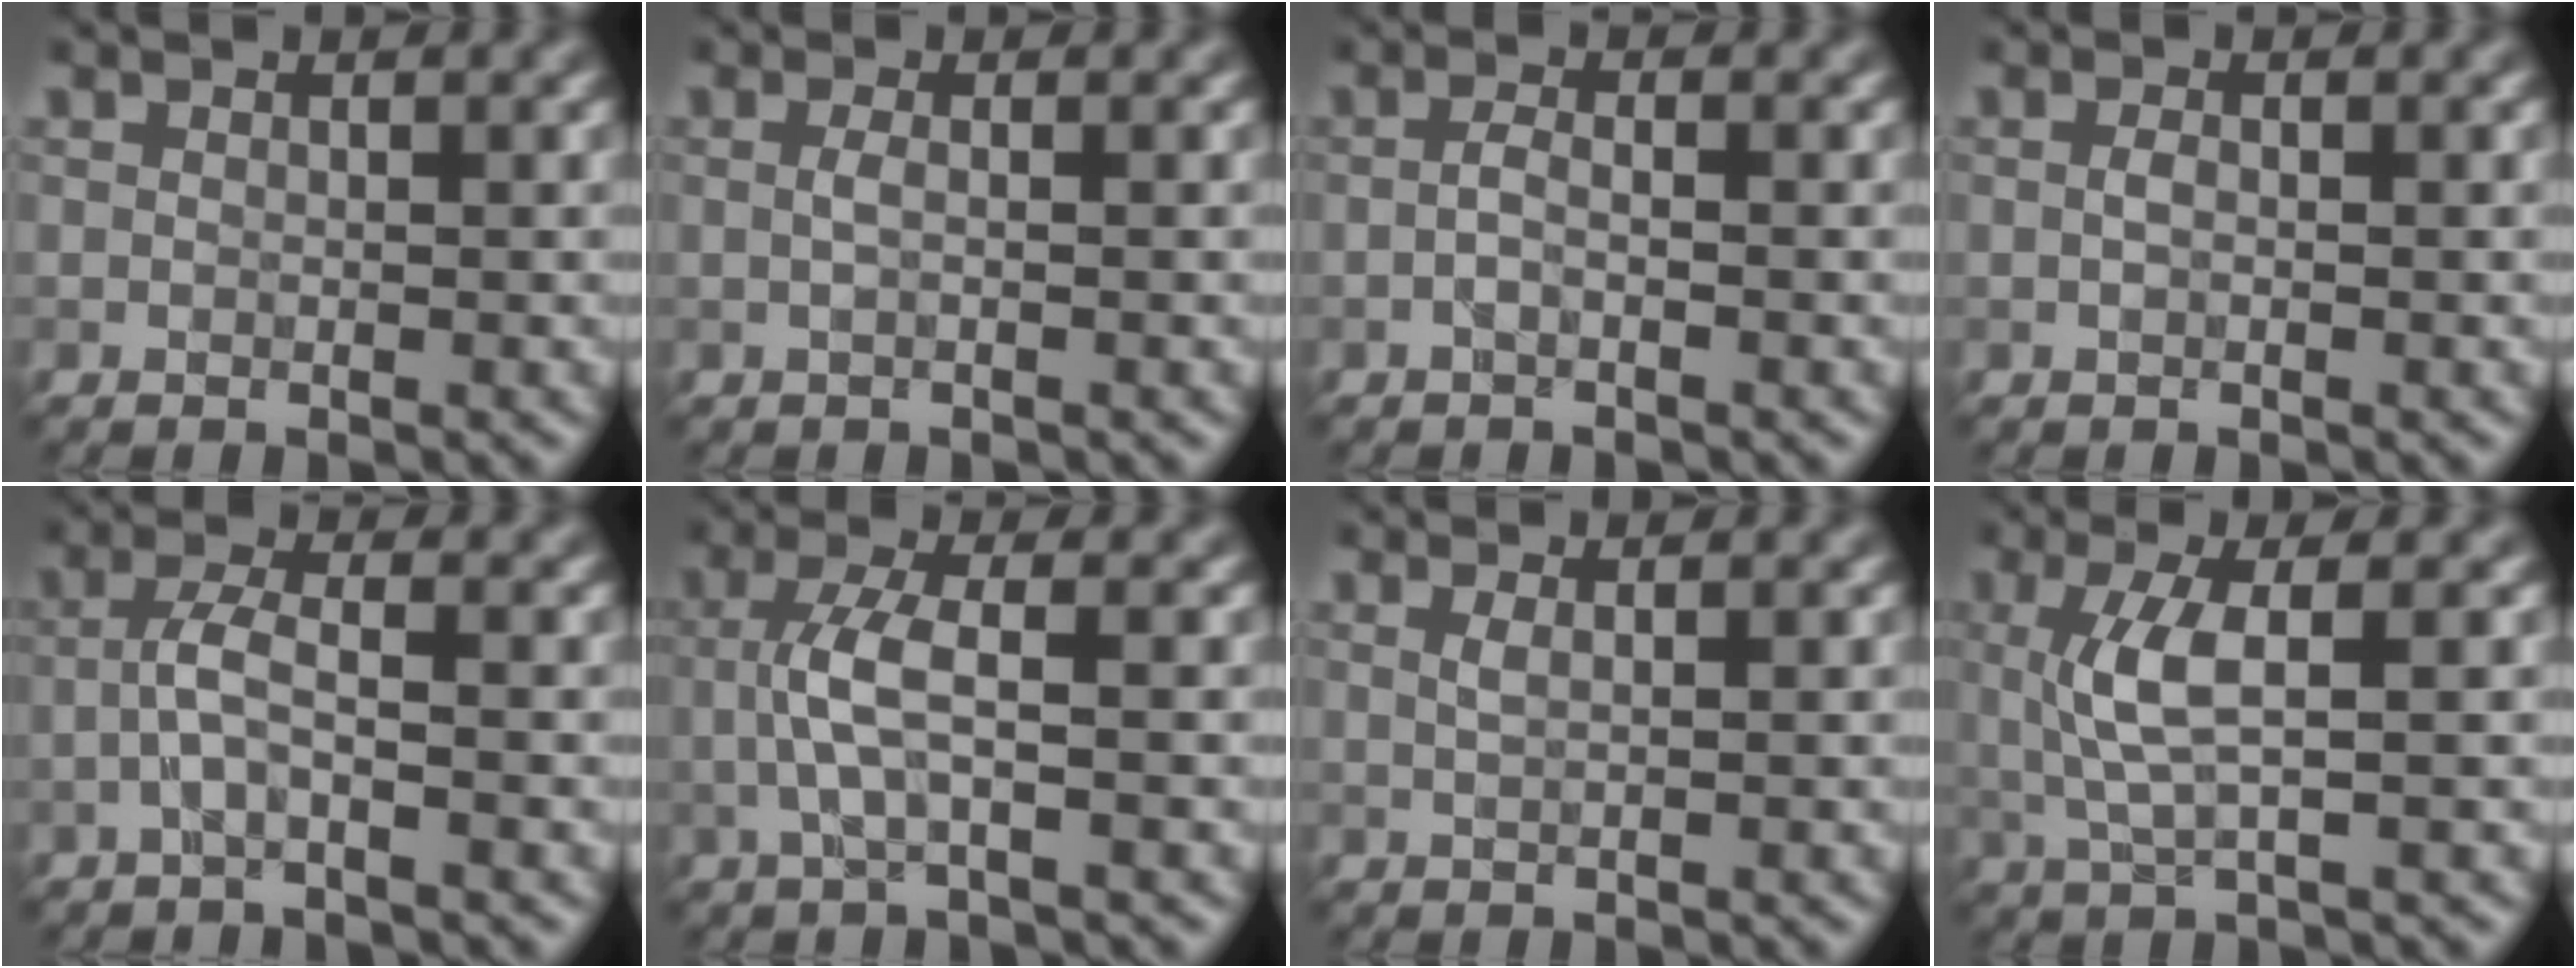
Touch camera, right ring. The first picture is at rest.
{"total": 1.0, "force": [0.0, 0.3, 1.0], "torque": [-0.019, 0.000, -0.002]}
{"total": 1.4, "force": [-0.6, 0.3, 1.2], "torque": [-0.025, 0.002, -0.014]}
{"total": 0.8, "force": [-0.2, 0.3, 0.7], "torque": [-0.017, -0.001, -0.004]}
{"total": 2.5, "force": [-0.9, 0.4, 2.3], "torque": [-0.047, 0.012, -0.025]}
{"total": 3.5, "force": [-0.5, 0.6, 3.4], "torque": [-0.072, 0.008, -0.016]}
{"total": 1.1, "force": [0.3, 0.4, 1.0], "torque": [-0.013, 0.003, 0.004]}
{"total": 4.0, "force": [0.4, 0.9, 3.9], "torque": [-0.085, 0.001, 0.013]}